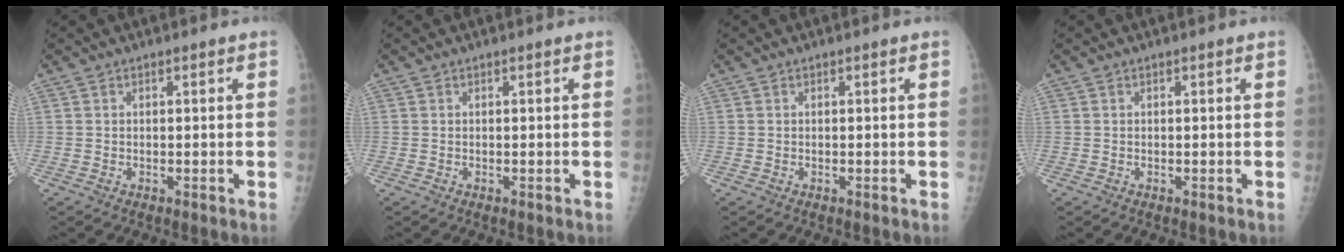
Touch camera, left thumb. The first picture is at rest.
{"total": 0.0}
{"total": 0.0}
{"total": 0.0}